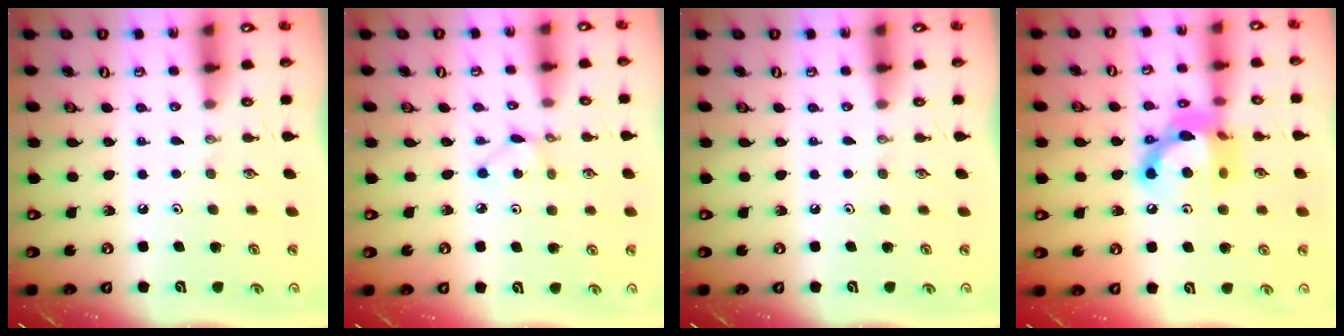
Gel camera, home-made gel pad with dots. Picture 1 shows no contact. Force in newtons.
{"total": 2.8, "press": 2.8, "slide": 0.3}
{"total": 0.0}
{"total": 13.4, "press": 13.4, "slide": 1.0}